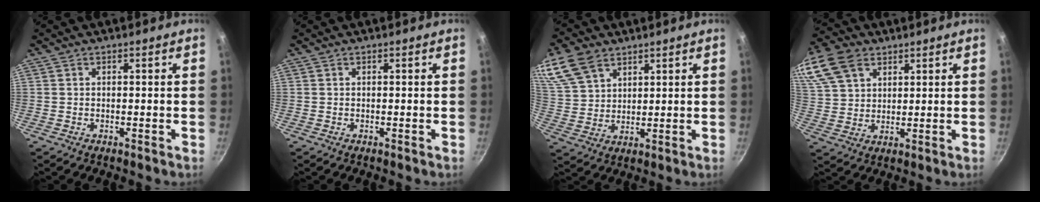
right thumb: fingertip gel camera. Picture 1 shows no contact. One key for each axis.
{"total": 0.0}
{"total": 10.8, "fx": 6.8, "fy": 6.7, "fz": 5.1, "tx": -0.090, "ty": -0.013, "tz": 0.141}
{"total": 16.2, "fx": 8.6, "fy": 11.0, "fz": 8.2, "tx": -0.184, "ty": 0.013, "tz": 0.170}